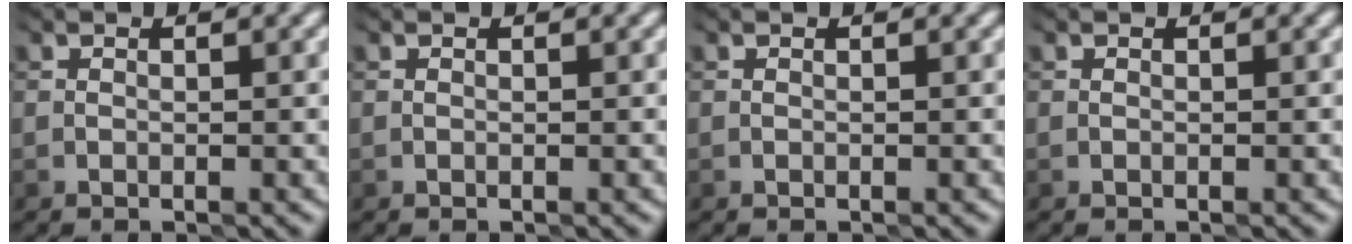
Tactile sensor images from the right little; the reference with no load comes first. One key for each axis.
{"total": 0.0}
{"total": 0.0}
{"total": 0.0}